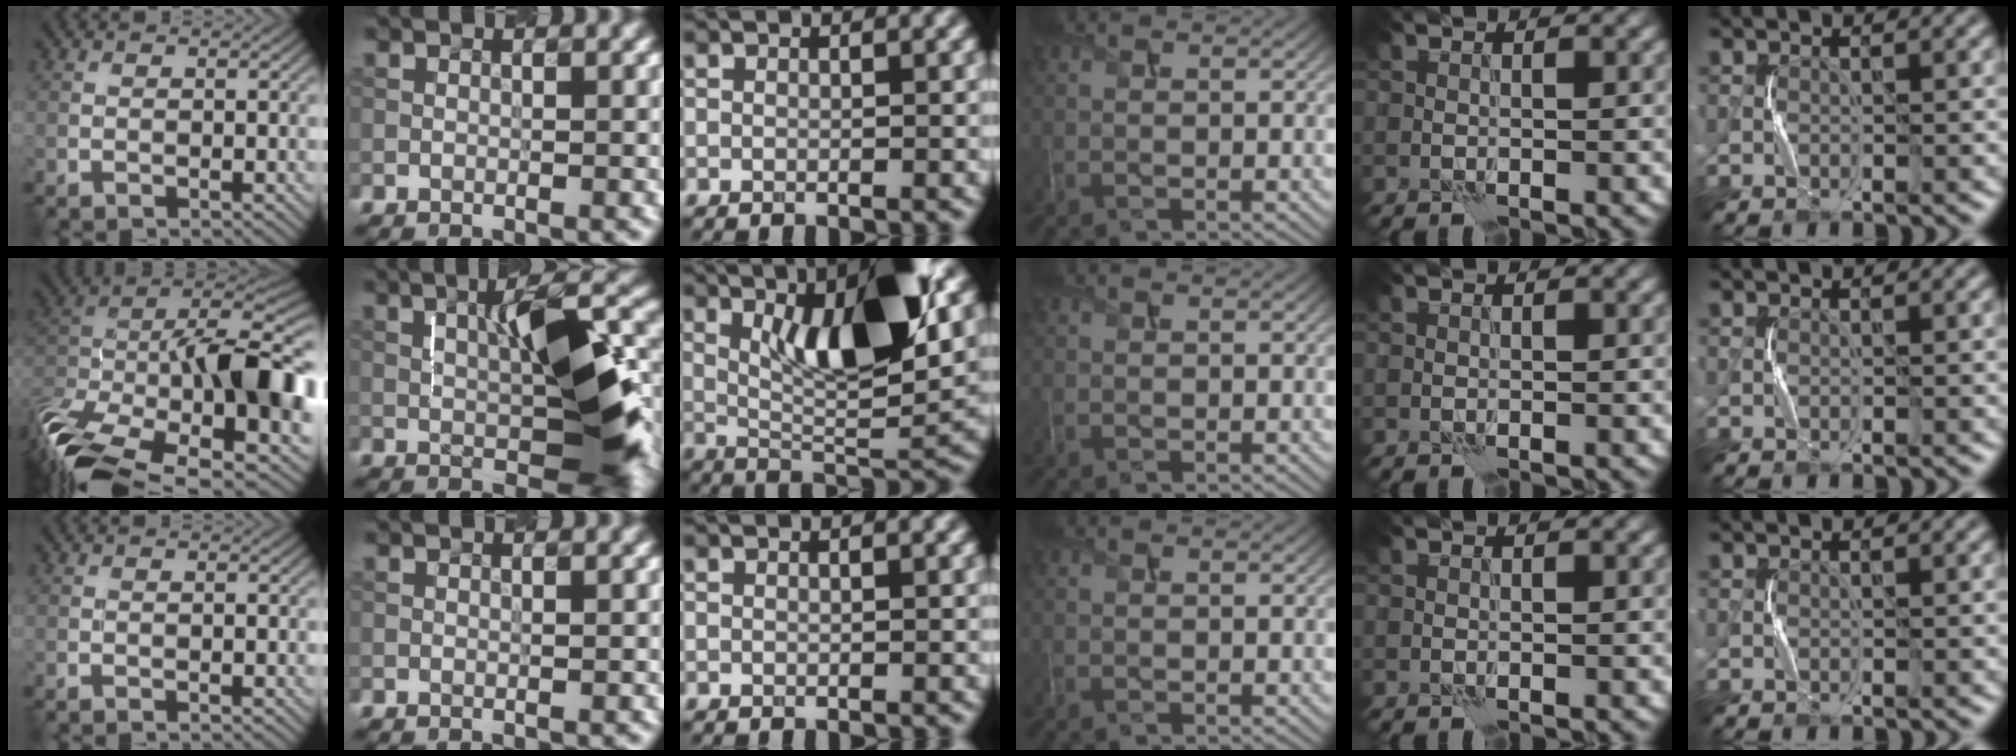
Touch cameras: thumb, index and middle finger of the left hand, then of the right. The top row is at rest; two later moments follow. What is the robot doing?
{"motion": "squeeze", "object": "paper clamp"}